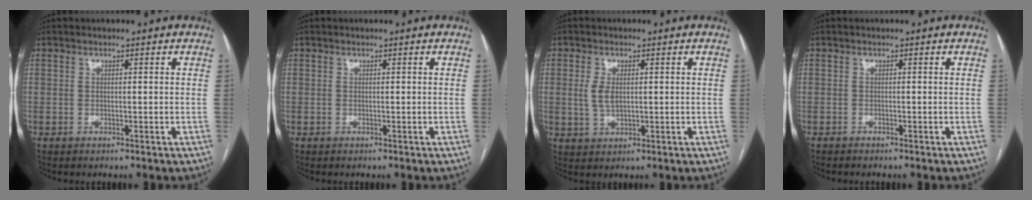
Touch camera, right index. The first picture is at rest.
{"total": 0.0}
{"total": 3.4, "force": [0.5, 1.8, 2.9], "torque": [-0.062, 0.002, 0.015]}
{"total": 0.9, "force": [-0.8, 0.1, 0.3], "torque": [-0.006, -0.001, -0.012]}